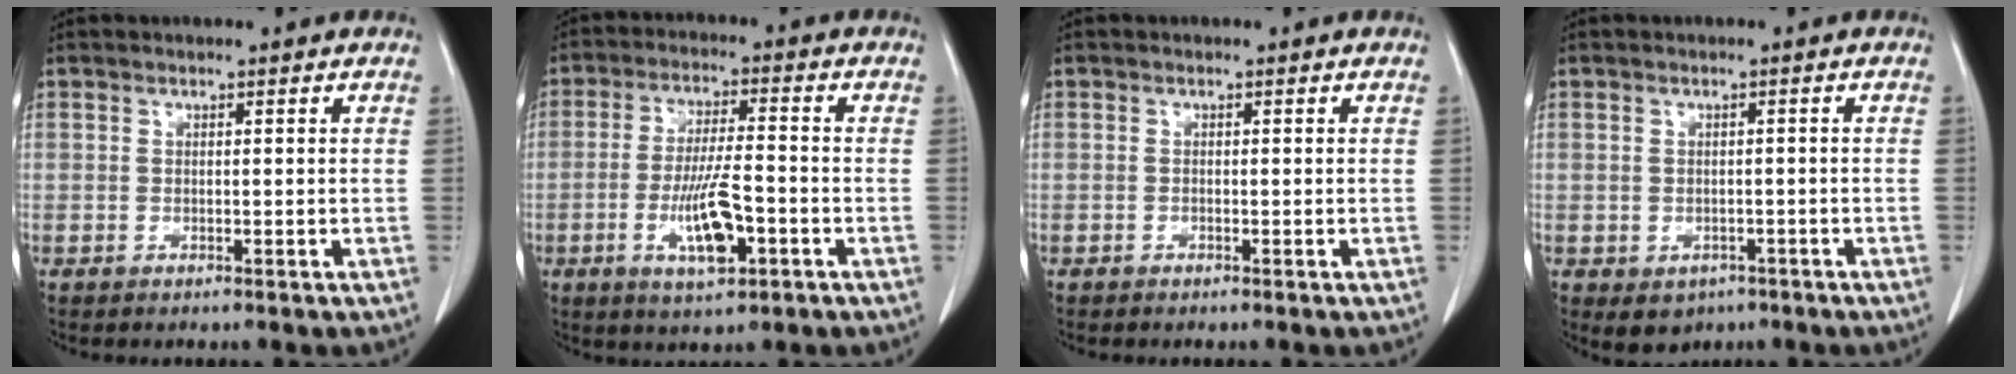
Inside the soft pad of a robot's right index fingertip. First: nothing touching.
{"total": 8.8, "force": [-3.1, 1.8, 8.1], "torque": [-0.152, -0.005, -0.050]}
{"total": 0.0}
{"total": 3.6, "force": [-1.8, 2.8, 1.3], "torque": [-0.012, 0.002, -0.014]}